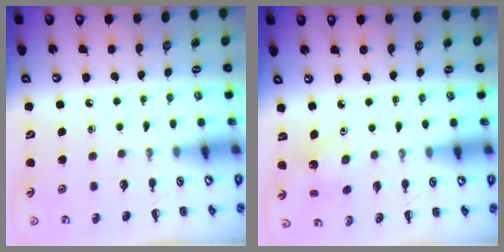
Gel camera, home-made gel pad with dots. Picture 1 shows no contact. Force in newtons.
{"total": 2.1, "press": 2.0, "slide": 0.7}